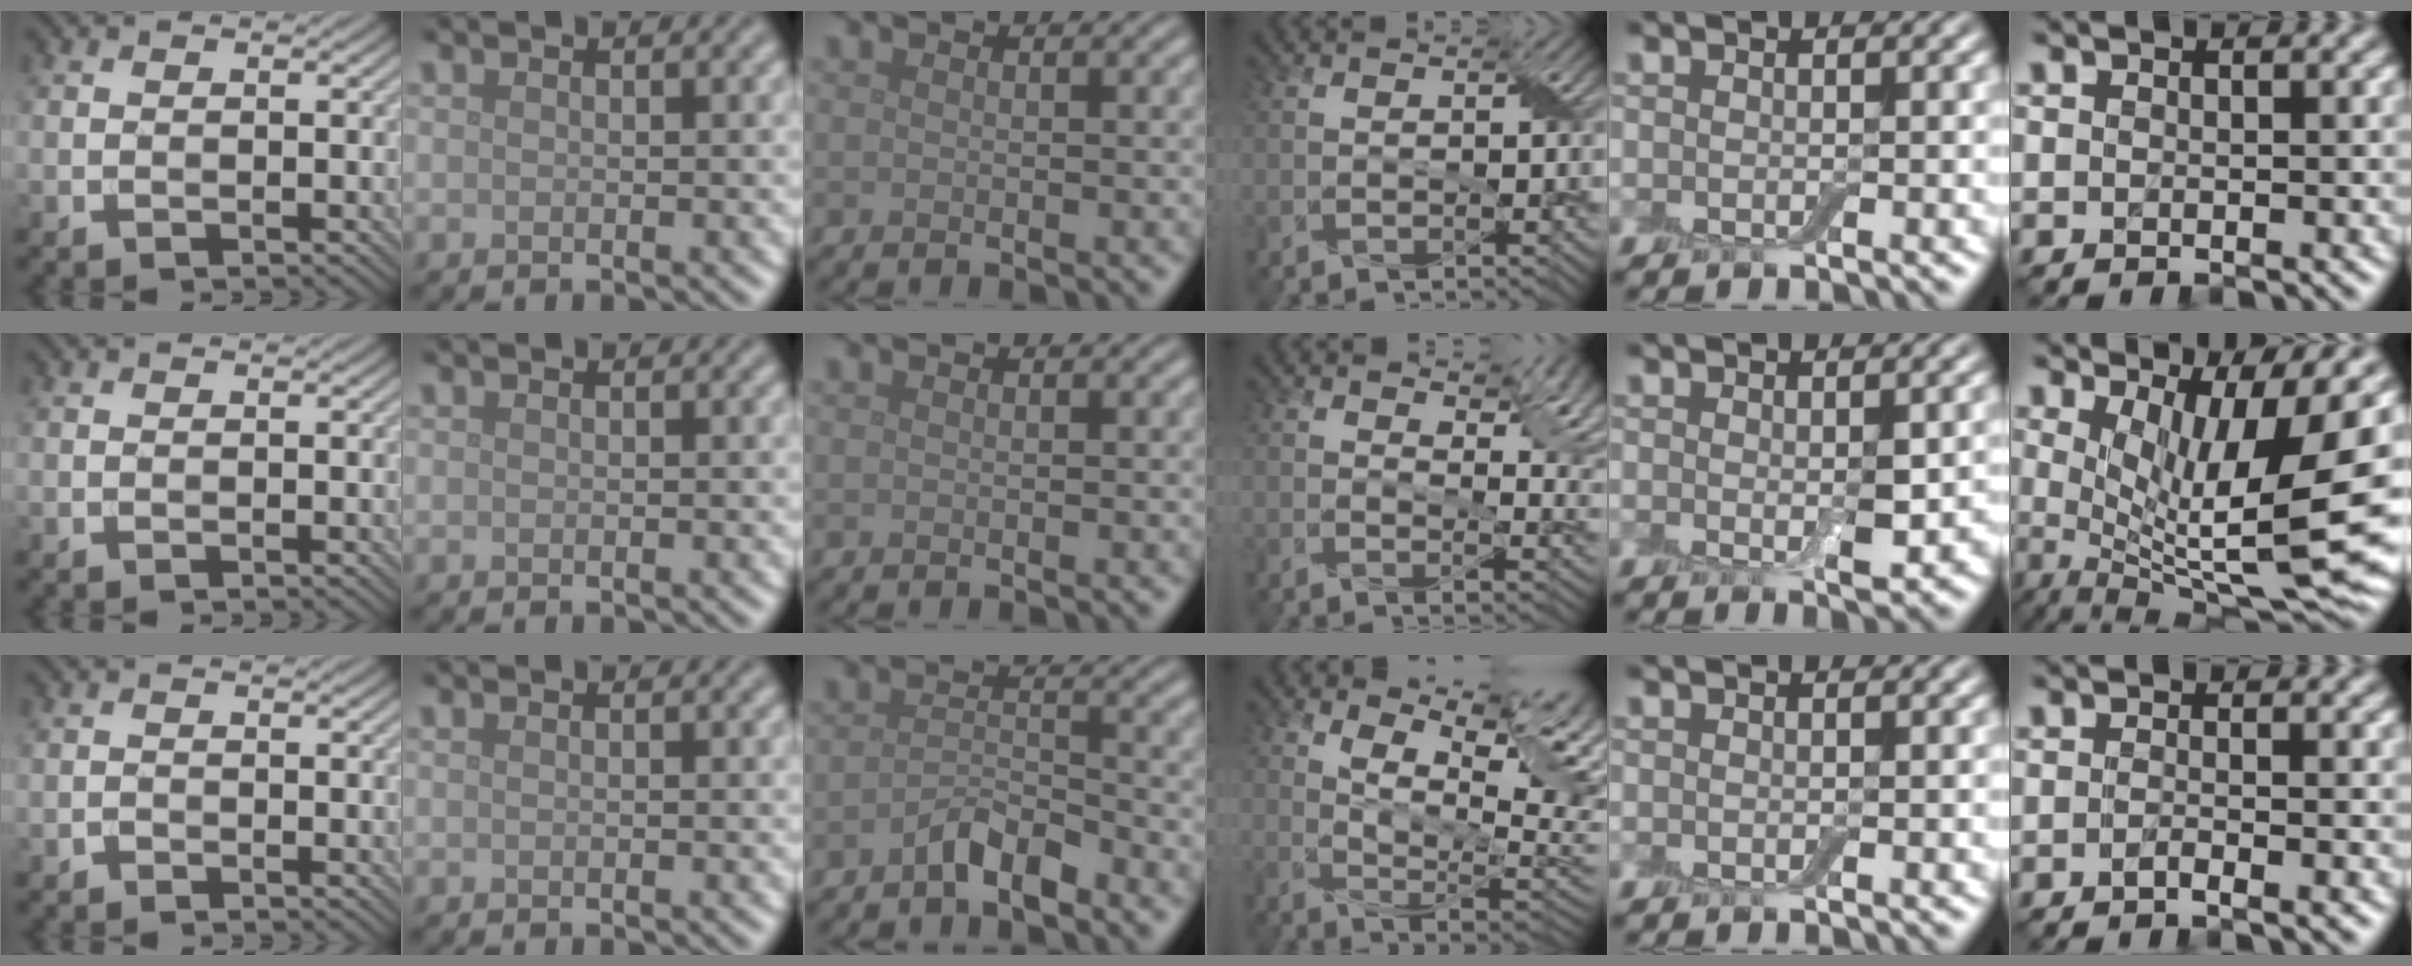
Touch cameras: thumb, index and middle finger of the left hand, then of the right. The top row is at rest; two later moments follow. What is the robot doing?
{"motion": "peel", "object": "aluminum foil"}